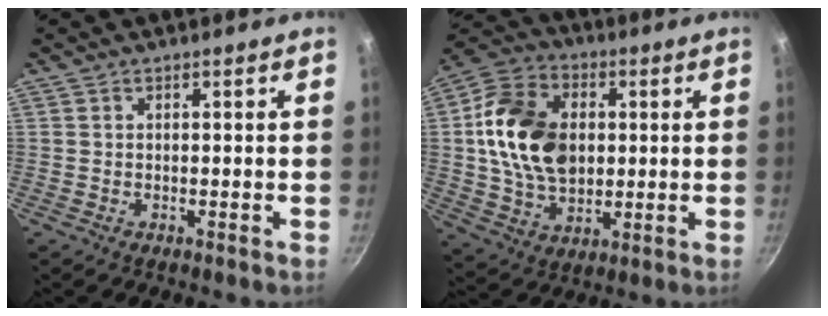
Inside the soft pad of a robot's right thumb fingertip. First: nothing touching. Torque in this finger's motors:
{"motor_torque": [0.33, 0.46, 1.53, 0.23, 0.18]}